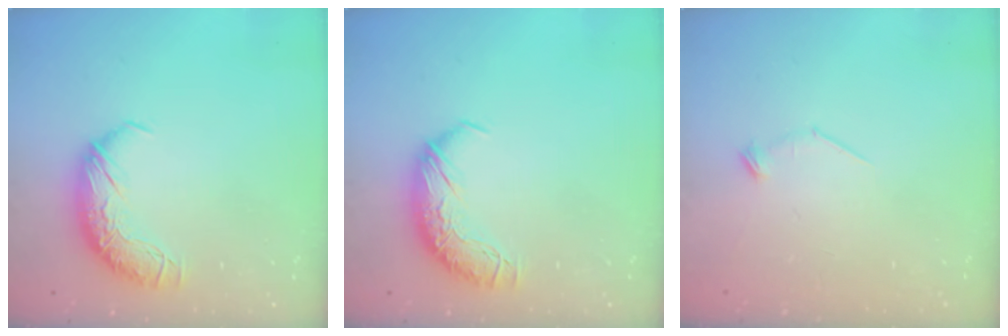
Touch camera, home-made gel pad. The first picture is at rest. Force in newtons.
{"total": 0.0}
{"total": 7.5, "press": 7.5, "slide": 0.7}